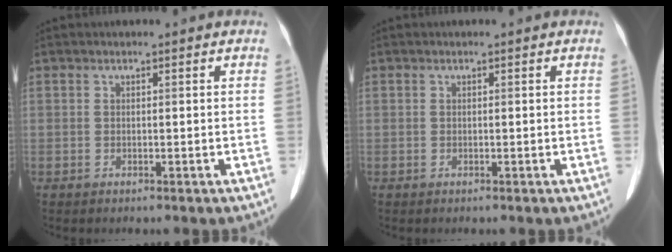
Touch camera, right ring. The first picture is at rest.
{"total": 0.0}